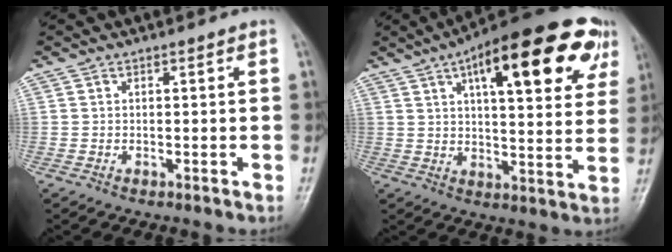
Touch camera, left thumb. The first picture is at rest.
{"total": 24.1, "force": [11.0, 8.6, 19.7], "torque": [-0.248, -0.001, 0.149]}